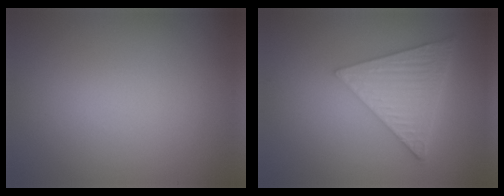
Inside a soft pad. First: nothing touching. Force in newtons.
{"total": 6.8, "press": 4.9, "slide": 4.7}